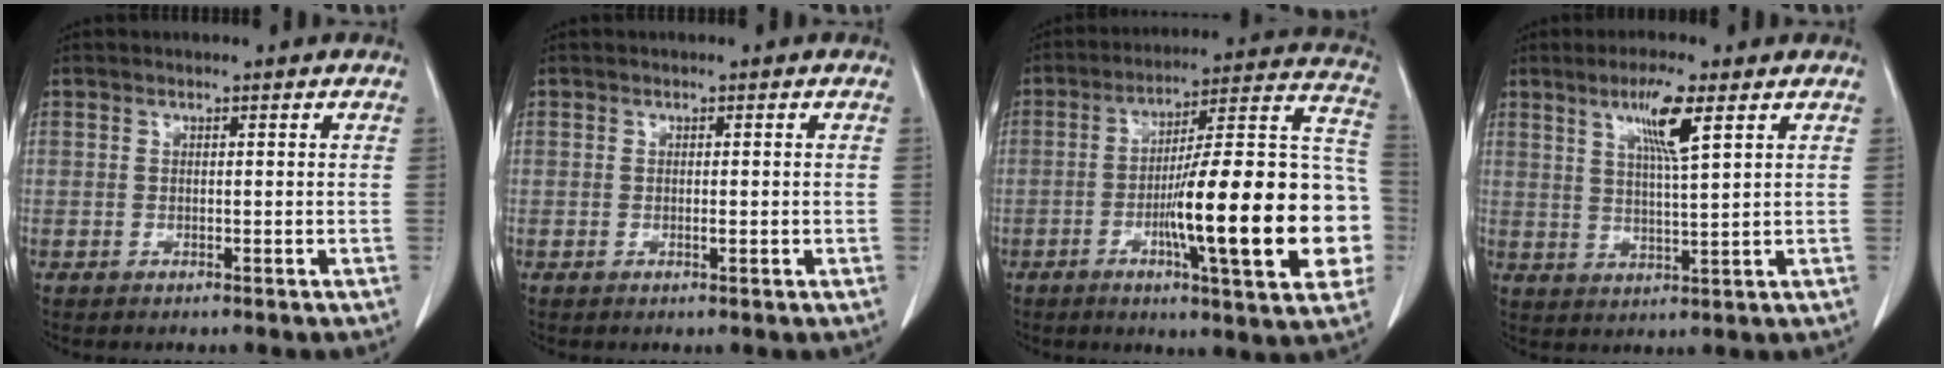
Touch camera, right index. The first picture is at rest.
{"total": 0.8, "force": [-0.1, 0.3, 0.8], "torque": [-0.011, 0.000, 0.001]}
{"total": 24.1, "force": [-5.4, 3.2, 23.3], "torque": [-0.265, 0.025, -0.076]}
{"total": 6.8, "force": [3.3, -0.4, 6.0], "torque": [-0.110, -0.003, 0.062]}